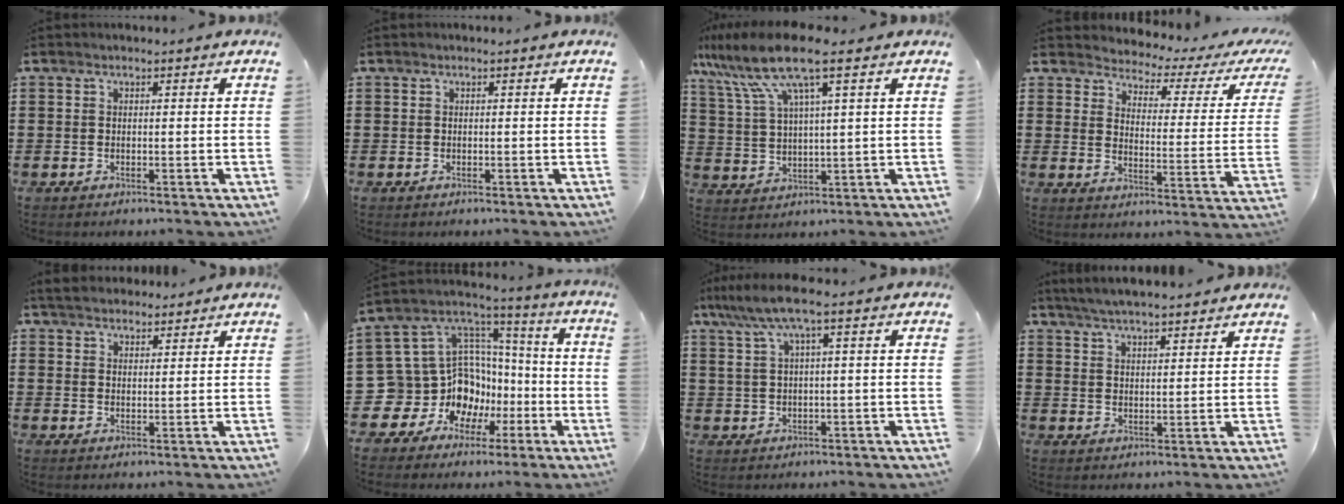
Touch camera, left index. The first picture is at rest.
{"total": 0.0}
{"total": 10.2, "force": [6.1, 1.3, 8.1], "torque": [-0.195, -0.021, 0.099]}
{"total": 2.5, "force": [2.3, 0.6, 0.9], "torque": [-0.038, -0.025, 0.030]}
{"total": 3.2, "force": [3.0, 0.8, 0.5], "torque": [-0.017, -0.001, 0.058]}
{"total": 14.2, "force": [-3.5, 13.2, 4.0], "torque": [-0.137, -0.030, -0.027]}
{"total": 5.7, "force": [2.0, 0.4, 5.3], "torque": [-0.121, -0.007, 0.028]}
{"total": 4.3, "force": [4.1, -0.2, 1.2], "torque": [-0.036, -0.011, 0.074]}